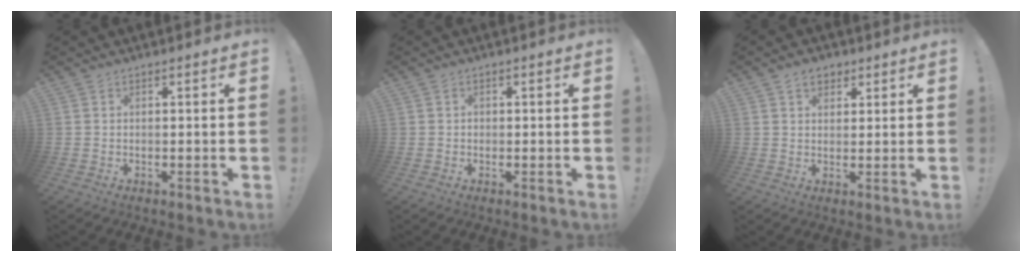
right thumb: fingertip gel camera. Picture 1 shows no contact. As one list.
[{"total": 0.8, "force": [-0.2, 0.8, 0.2], "torque": [-0.011, 0.005, -0.002]}, {"total": 4.9, "force": [2.8, 3.4, 2.0], "torque": [-0.020, -0.008, 0.048]}]